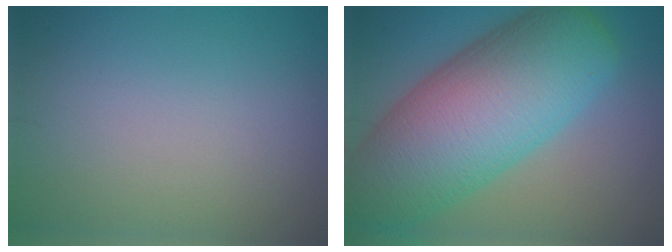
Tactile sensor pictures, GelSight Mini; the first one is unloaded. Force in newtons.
{"total": 15.0, "press": 15.0, "slide": 0.5}